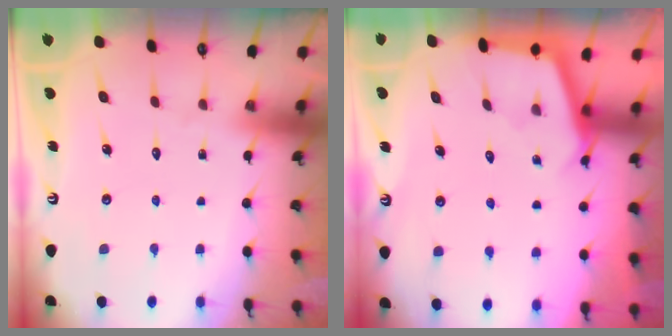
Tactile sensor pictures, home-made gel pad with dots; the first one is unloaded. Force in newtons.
{"total": 2.9, "press": 2.9, "slide": 0.3}